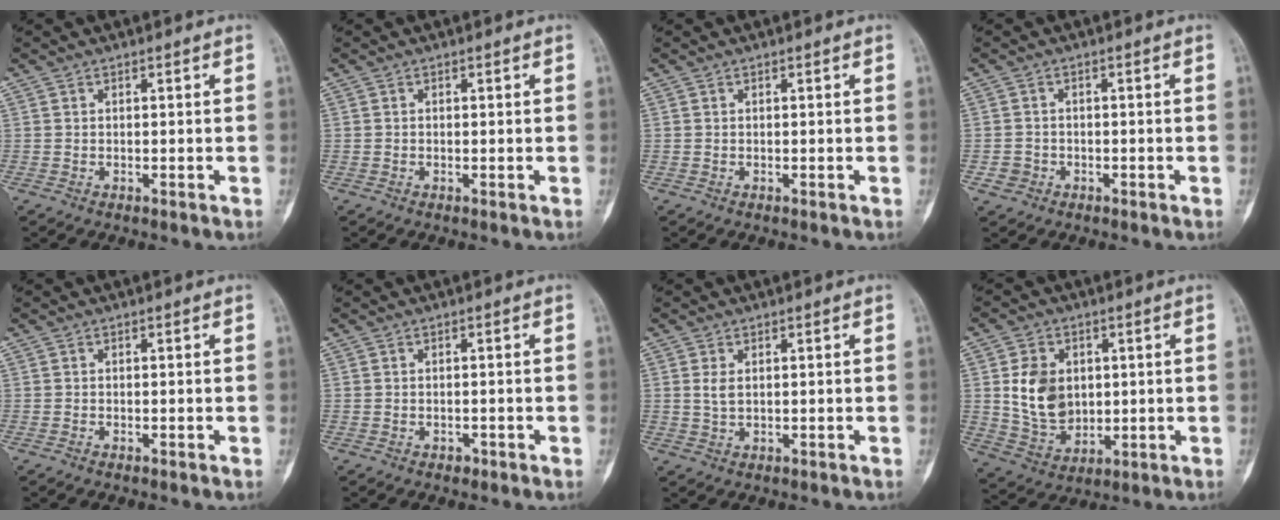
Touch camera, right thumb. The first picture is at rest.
{"total": 0.0}
{"total": 0.0}
{"total": 2.2, "force": [-0.9, 2.0, 0.4], "torque": [-0.004, 0.009, -0.016]}
{"total": 0.0}
{"total": 1.0, "force": [-0.6, 0.7, 0.4], "torque": [-0.007, 0.004, -0.009]}
{"total": 2.1, "force": [0.6, 1.2, 1.7], "torque": [-0.034, 0.001, 0.017]}
{"total": 10.7, "force": [1.7, 8.1, 6.8], "torque": [-0.097, -0.014, 0.043]}